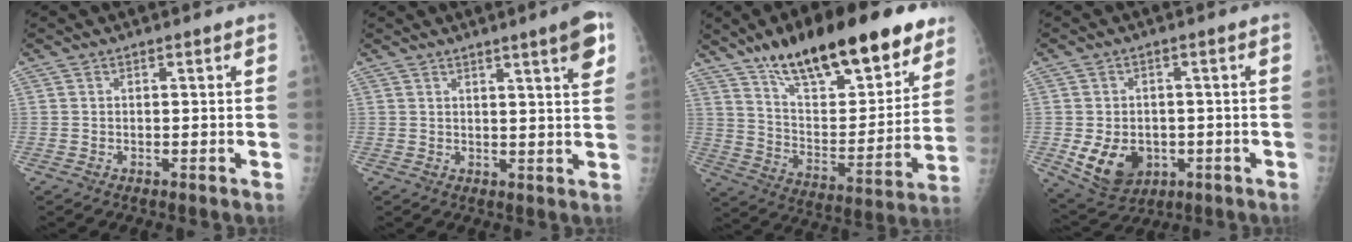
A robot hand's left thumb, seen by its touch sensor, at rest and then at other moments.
{"total": 6.5, "force": [3.5, 0.3, 5.4], "torque": [-0.072, -0.018, 0.048]}
{"total": 28.1, "force": [18.8, 10.4, 18.1], "torque": [-0.241, -0.056, 0.298]}
{"total": 9.4, "force": [-2.2, 7.3, 5.6], "torque": [-0.078, 0.003, -0.017]}